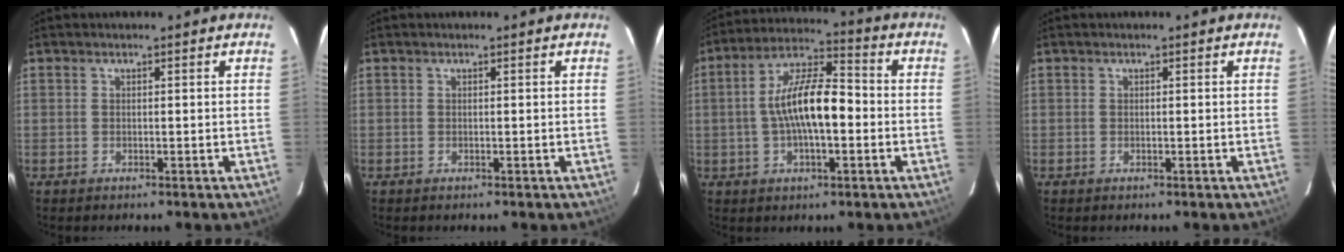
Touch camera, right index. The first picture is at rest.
{"total": 0.0}
{"total": 12.3, "force": [-1.3, 4.4, 11.5], "torque": [-0.214, 0.015, -0.027]}
{"total": 0.0}